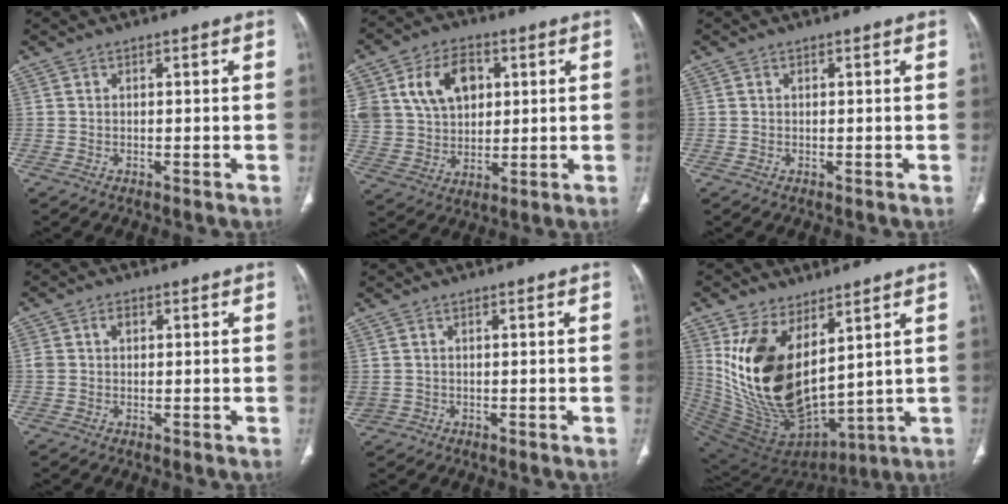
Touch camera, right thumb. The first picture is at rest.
{"total": 14.1, "force": [4.7, 10.2, 8.5], "torque": [-0.128, -0.004, 0.095]}
{"total": 0.0}
{"total": 2.3, "force": [0.7, 1.7, 1.4], "torque": [-0.025, 0.009, 0.016]}
{"total": 2.2, "force": [0.6, 1.5, 1.5], "torque": [-0.047, 0.004, 0.022]}
{"total": 20.2, "force": [6.6, 10.8, 15.8], "torque": [-0.271, -0.057, 0.154]}